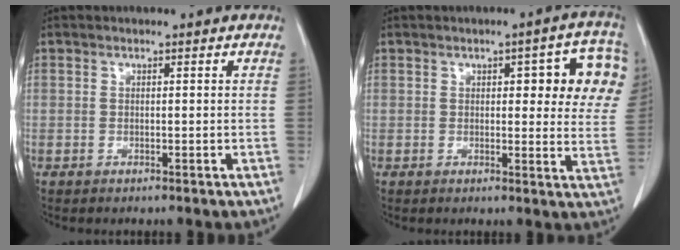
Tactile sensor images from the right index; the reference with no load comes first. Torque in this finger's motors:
{"motor_torque": [0.82, 0.48, 0.22, 0.04]}